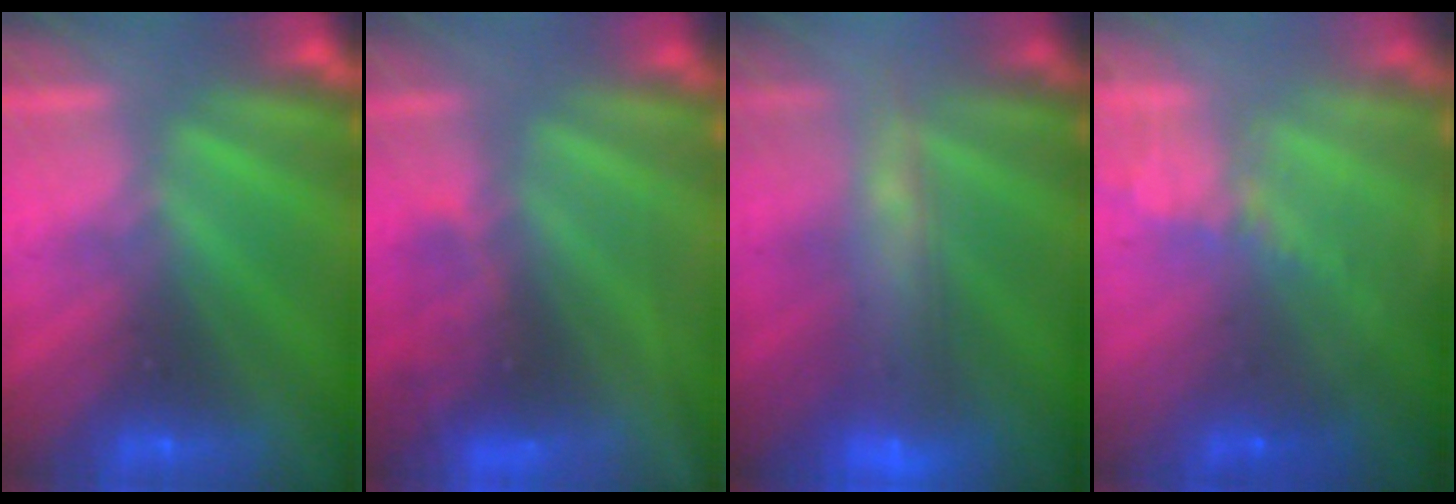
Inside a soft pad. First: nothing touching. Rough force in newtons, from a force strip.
{"total": 4.6}
{"total": 8.0}
{"total": 5.9}